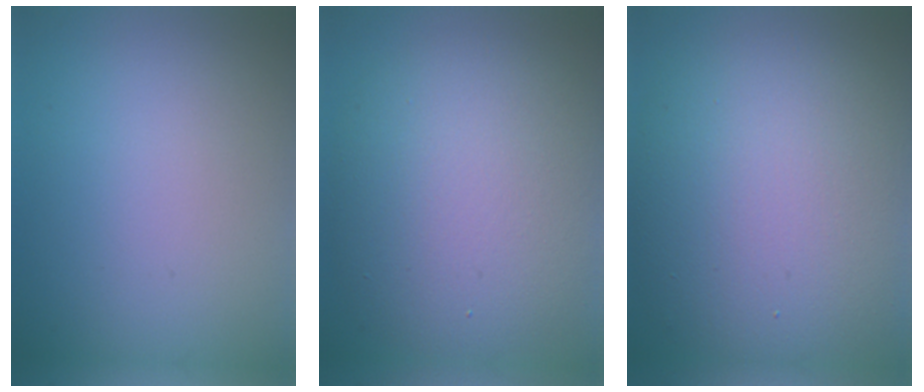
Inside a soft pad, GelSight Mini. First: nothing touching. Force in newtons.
{"total": 9.2, "press": 9.2, "slide": 0.5}
{"total": 12.6, "press": 12.5, "slide": 0.9}